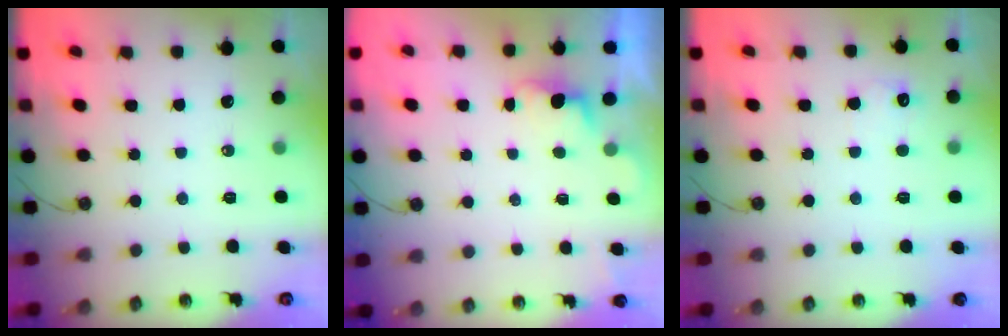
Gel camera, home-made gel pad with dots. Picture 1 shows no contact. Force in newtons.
{"total": 0.7, "press": 0.2, "slide": 0.7}
{"total": 4.7, "press": 4.6, "slide": 1.1}